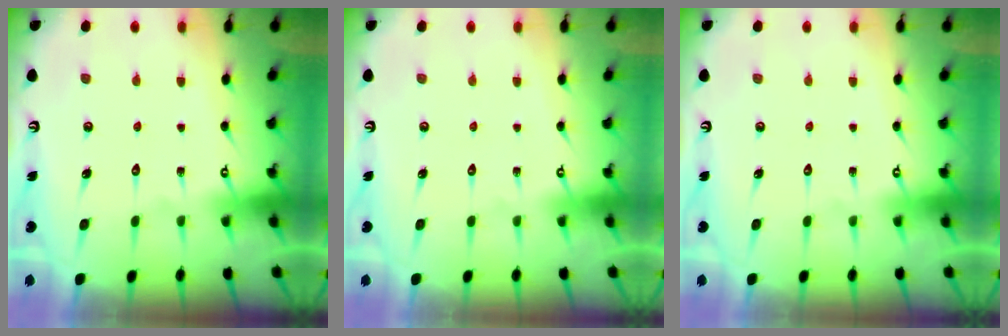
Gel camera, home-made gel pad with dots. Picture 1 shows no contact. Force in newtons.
{"total": 0.0}
{"total": 0.0}